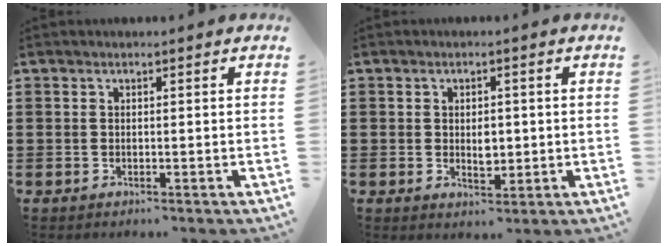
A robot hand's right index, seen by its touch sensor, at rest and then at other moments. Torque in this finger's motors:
{"motor_torque": [1.20, 0.94, 0.28, 0.07]}